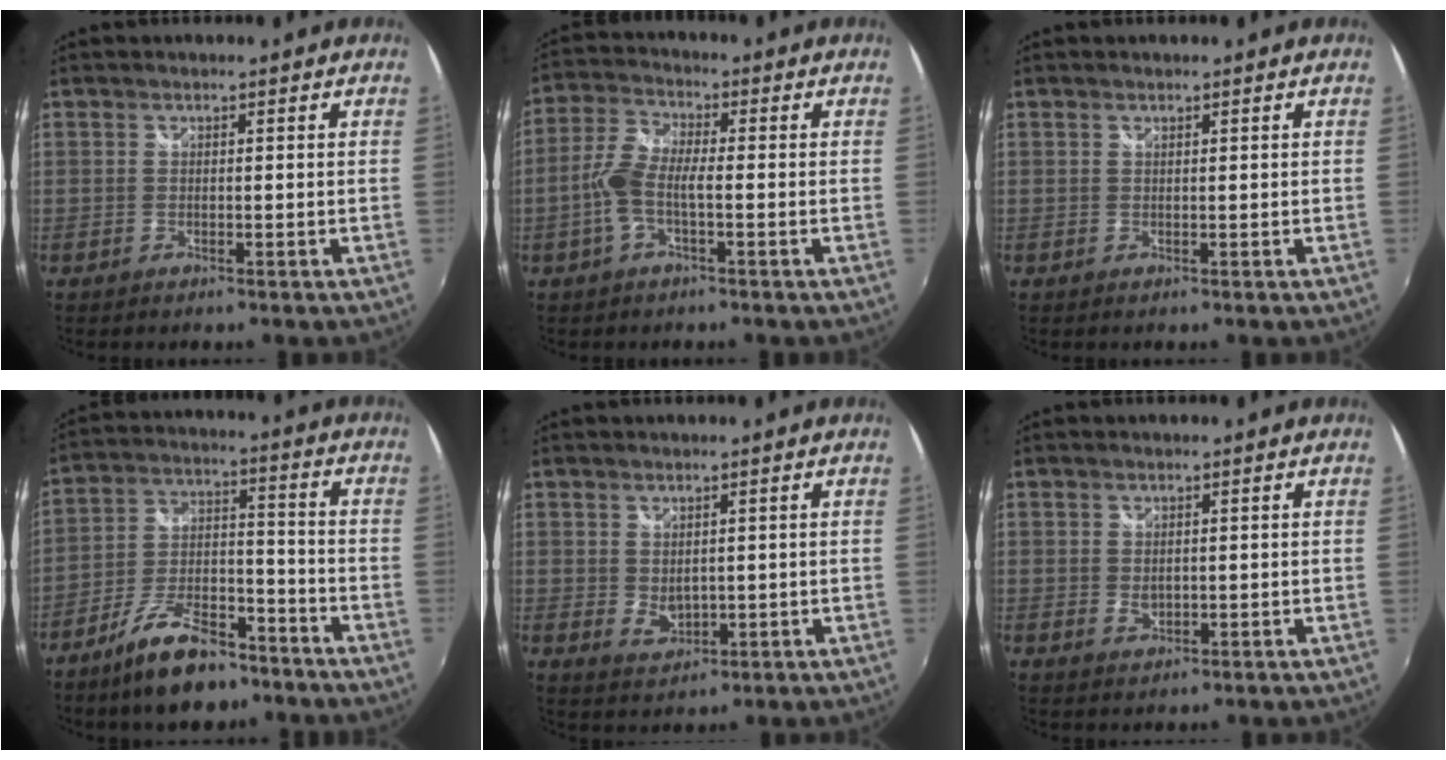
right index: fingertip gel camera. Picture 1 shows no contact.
{"total": 6.8, "force": [-1.8, 2.0, 6.3], "torque": [-0.145, 0.011, -0.039]}
{"total": 0.0}
{"total": 13.6, "force": [-9.9, 5.3, 7.7], "torque": [-0.148, 0.013, -0.164]}
{"total": 3.2, "force": [0.6, 2.4, 2.1], "torque": [-0.031, -0.005, 0.016]}
{"total": 1.9, "force": [0.1, 1.5, 1.2], "torque": [-0.019, -0.002, 0.004]}